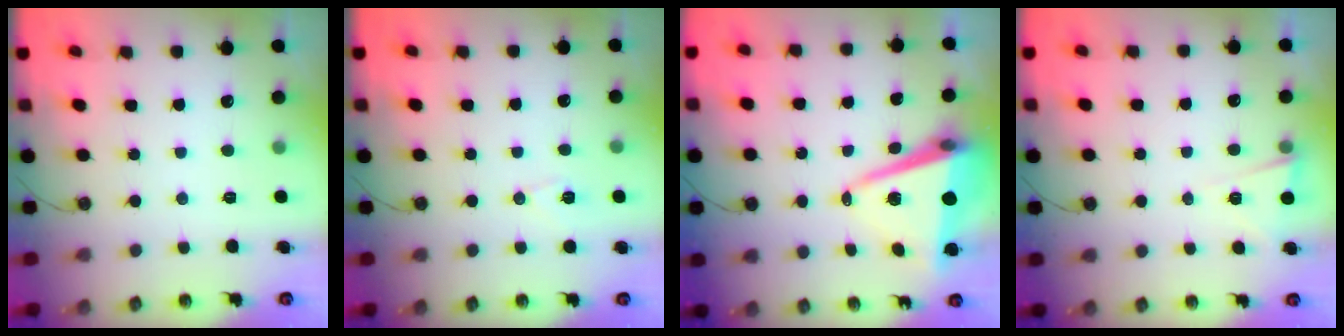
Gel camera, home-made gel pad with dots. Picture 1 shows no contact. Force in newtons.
{"total": 6.6, "press": 6.5, "slide": 1.1}
{"total": 11.0, "press": 10.5, "slide": 3.2}
{"total": 2.8, "press": 2.4, "slide": 1.4}